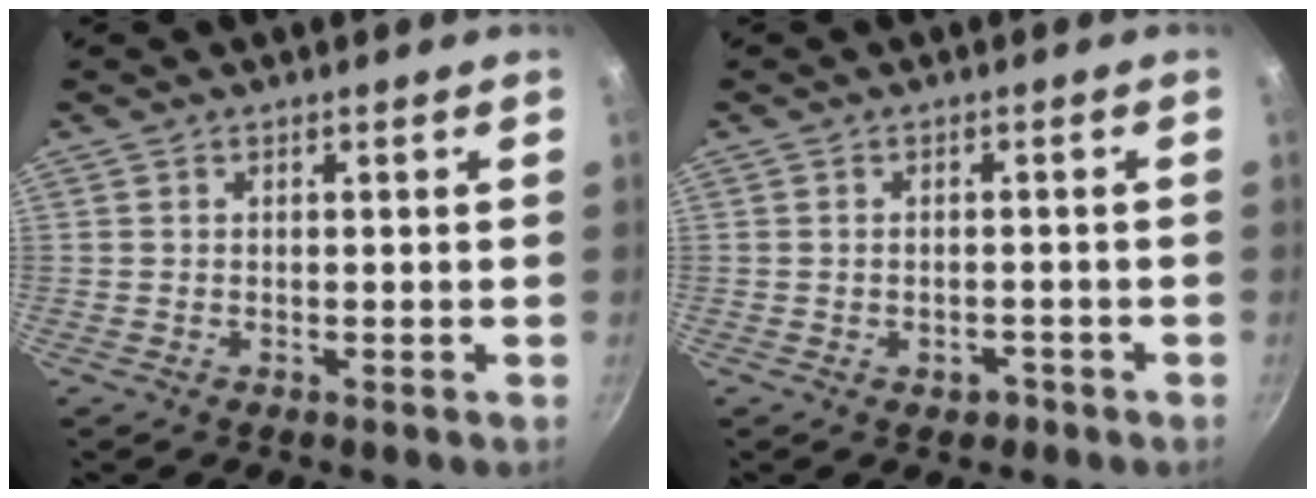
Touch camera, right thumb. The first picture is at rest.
{"total": 2.1, "force": [-1.1, 1.5, 0.9], "torque": [-0.006, 0.013, -0.011]}